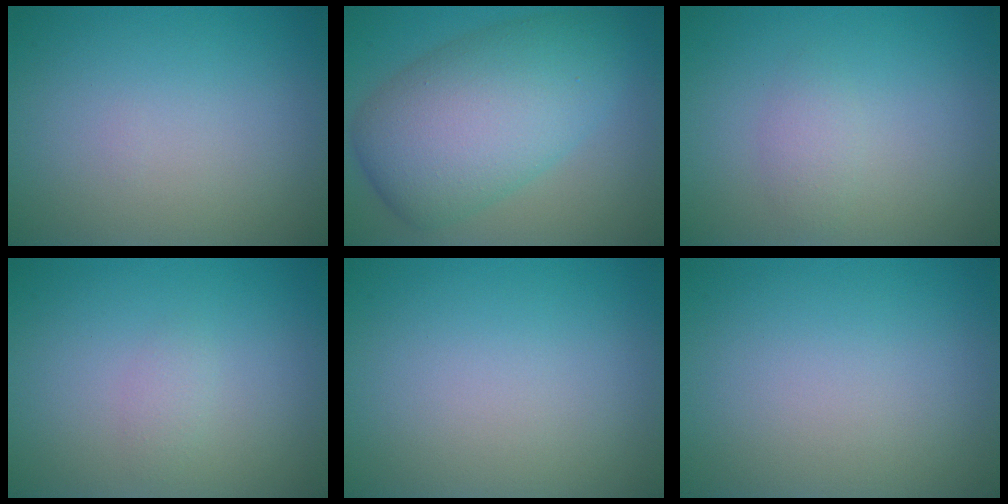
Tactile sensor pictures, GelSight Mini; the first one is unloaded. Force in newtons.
{"total": 9.6, "press": 9.6, "slide": 0.2}
{"total": 1.4, "press": 1.4, "slide": 0.0}
{"total": 0.8, "press": 0.8, "slide": 0.0}
{"total": 0.0}
{"total": 0.0}